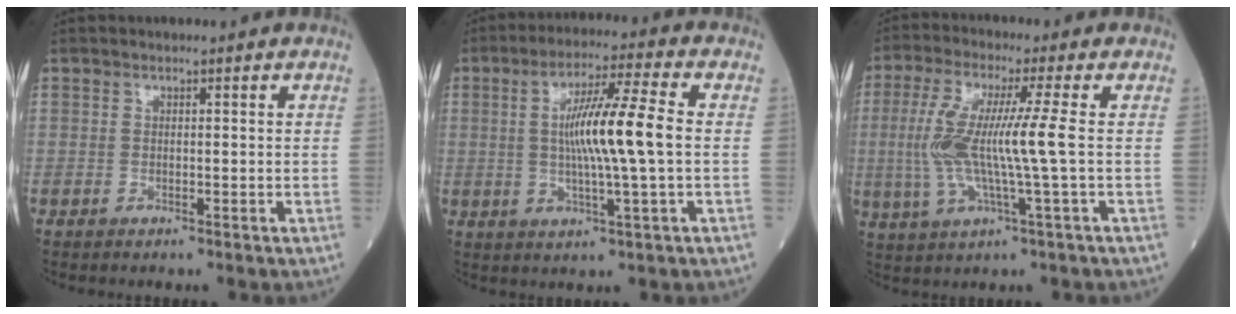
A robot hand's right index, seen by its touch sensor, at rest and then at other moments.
{"total": 11.2, "force": [0.5, -0.3, 11.1], "torque": [-0.203, 0.005, 0.007]}
{"total": 10.1, "force": [-0.2, -0.3, 10.1], "torque": [-0.222, 0.001, -0.007]}